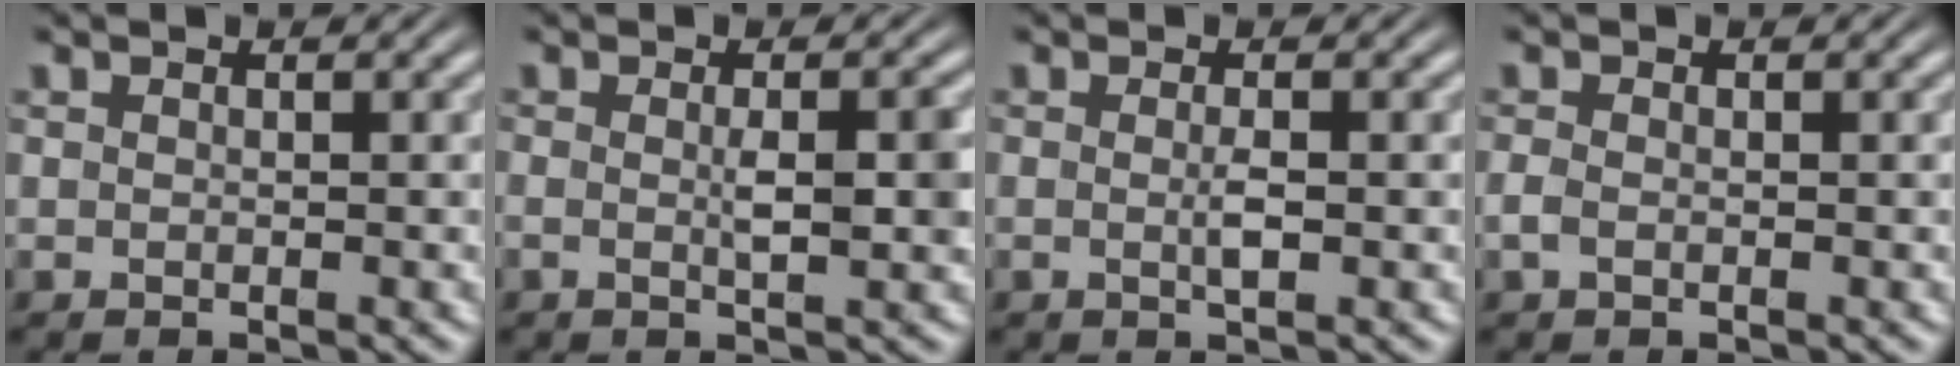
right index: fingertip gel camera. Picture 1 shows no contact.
{"total": 2.5, "force": [-0.4, 0.5, 2.4], "torque": [-0.039, -0.013, -0.005]}
{"total": 1.4, "force": [-0.4, 0.0, 1.3], "torque": [-0.022, -0.009, -0.007]}
{"total": 0.8, "force": [-0.6, 0.2, 0.5], "torque": [-0.016, -0.009, -0.006]}